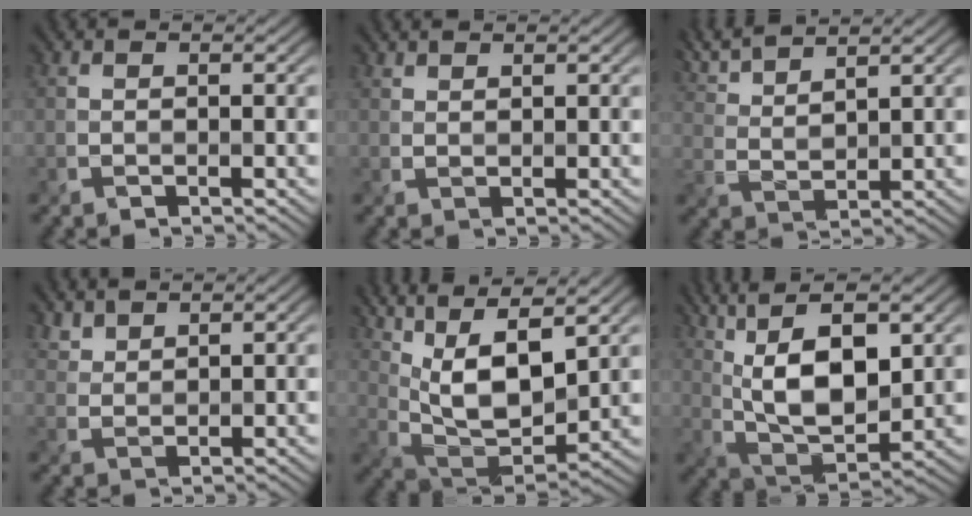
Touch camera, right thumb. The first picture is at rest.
{"total": 1.1, "force": [1.0, 0.2, 0.3], "torque": [-0.012, 0.000, 0.025]}
{"total": 5.8, "force": [4.8, 1.0, 3.1], "torque": [-0.079, 0.011, 0.099]}
{"total": 2.8, "force": [2.5, 0.9, 0.9], "torque": [-0.026, -0.004, 0.063]}
{"total": 16.2, "force": [7.9, 6.4, 12.7], "torque": [-0.282, 0.017, 0.145]}
{"total": 14.6, "force": [5.4, 6.1, 12.1], "torque": [-0.245, 0.018, 0.091]}